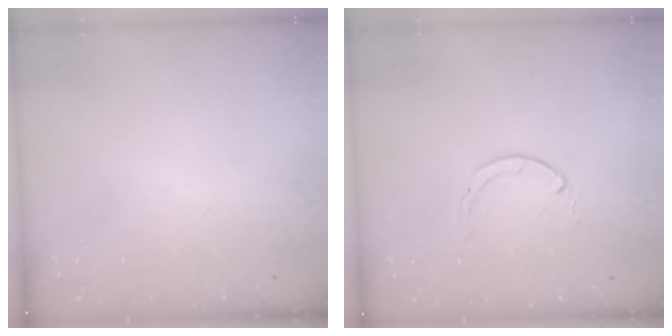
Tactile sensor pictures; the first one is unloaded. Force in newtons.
{"total": 0.6, "press": 0.5, "slide": 0.1}